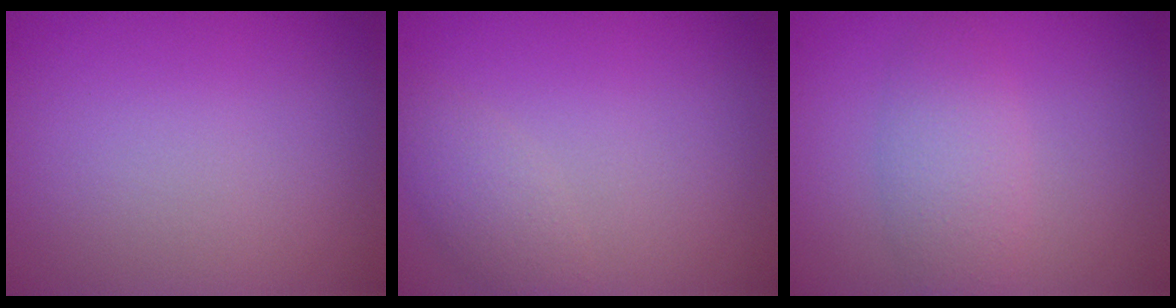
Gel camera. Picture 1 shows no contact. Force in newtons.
{"total": 1.9, "press": 1.9, "slide": 0.2}
{"total": 2.8, "press": 2.8, "slide": 0.2}